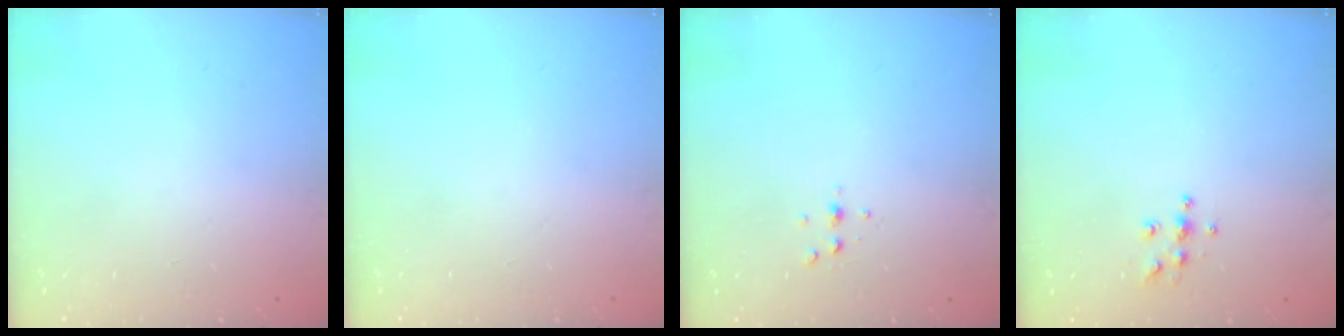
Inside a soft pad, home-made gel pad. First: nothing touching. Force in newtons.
{"total": 0.0}
{"total": 3.7, "press": 3.6, "slide": 0.5}
{"total": 6.9, "press": 6.9, "slide": 0.4}